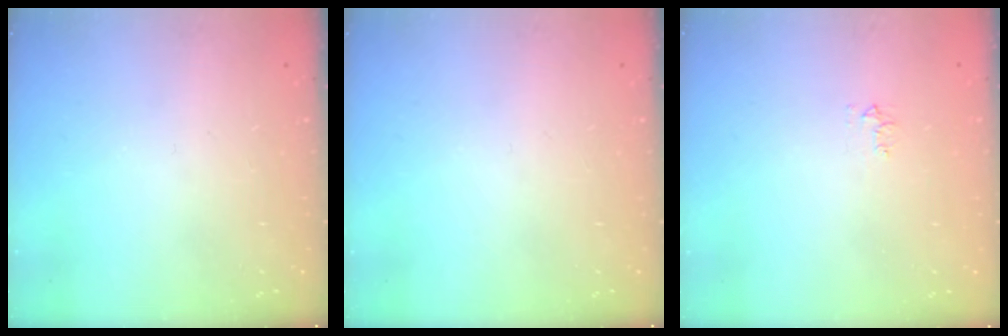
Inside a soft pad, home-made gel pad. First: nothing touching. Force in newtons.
{"total": 0.0}
{"total": 3.8, "press": 3.7, "slide": 0.7}